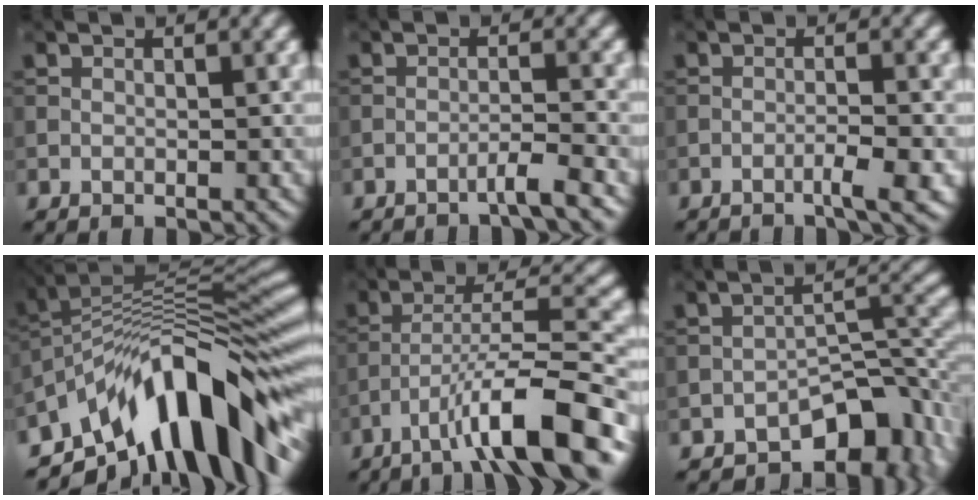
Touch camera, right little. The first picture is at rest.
{"total": 2.3, "force": [-1.7, 0.1, 1.6], "torque": [-0.014, 0.009, -0.042]}
{"total": 2.6, "force": [-1.4, 0.3, 2.2], "torque": [-0.028, 0.006, -0.033]}
{"total": 13.6, "force": [-6.8, 5.7, 10.4], "torque": [-0.156, 0.019, -0.120]}
{"total": 10.6, "force": [-6.1, 1.9, 8.4], "torque": [-0.136, 0.020, -0.103]}
{"total": 8.1, "force": [-4.9, 4.1, 5.0], "torque": [-0.044, 0.004, -0.079]}